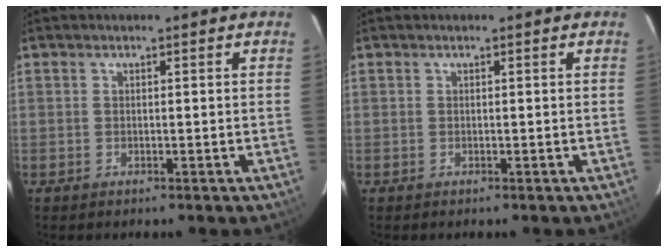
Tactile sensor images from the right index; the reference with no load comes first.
{"total": 0.0}